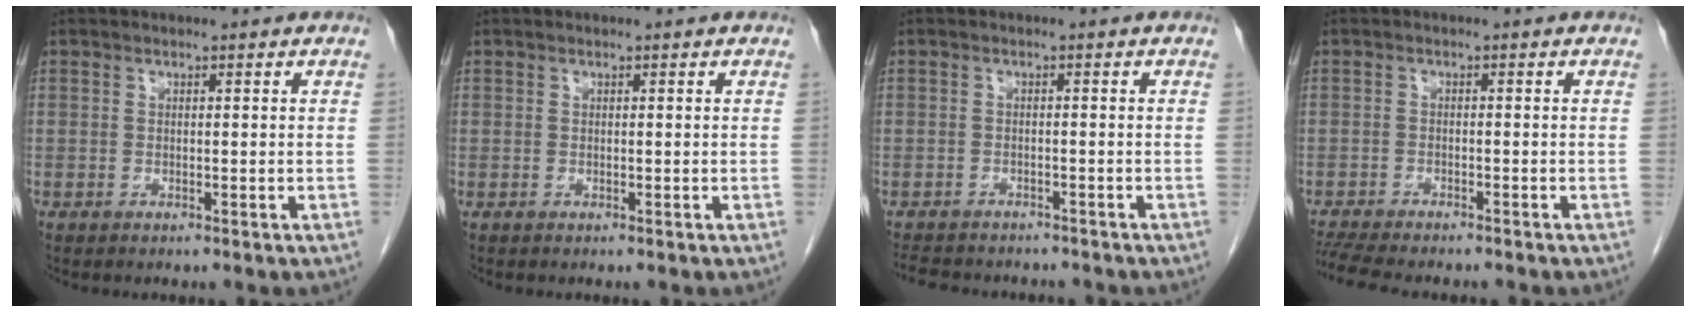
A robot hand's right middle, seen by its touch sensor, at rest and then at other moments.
{"total": 0.0}
{"total": 9.3, "force": [-8.2, 2.9, 3.1], "torque": [-0.065, -0.005, -0.109]}
{"total": 9.5, "force": [-8.4, 1.3, 4.2], "torque": [-0.071, -0.011, -0.129]}